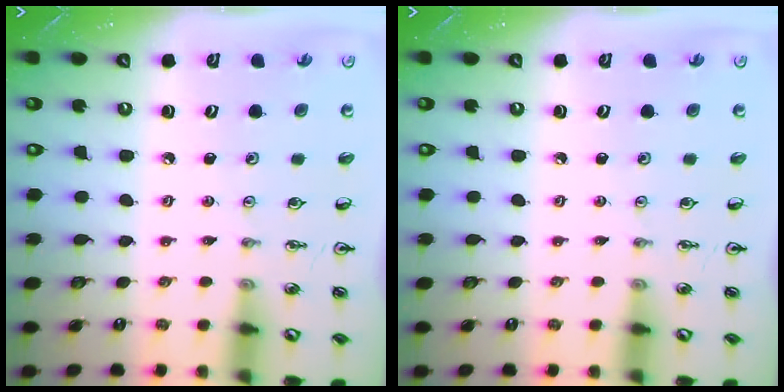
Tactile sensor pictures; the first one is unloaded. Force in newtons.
{"total": 0.0}